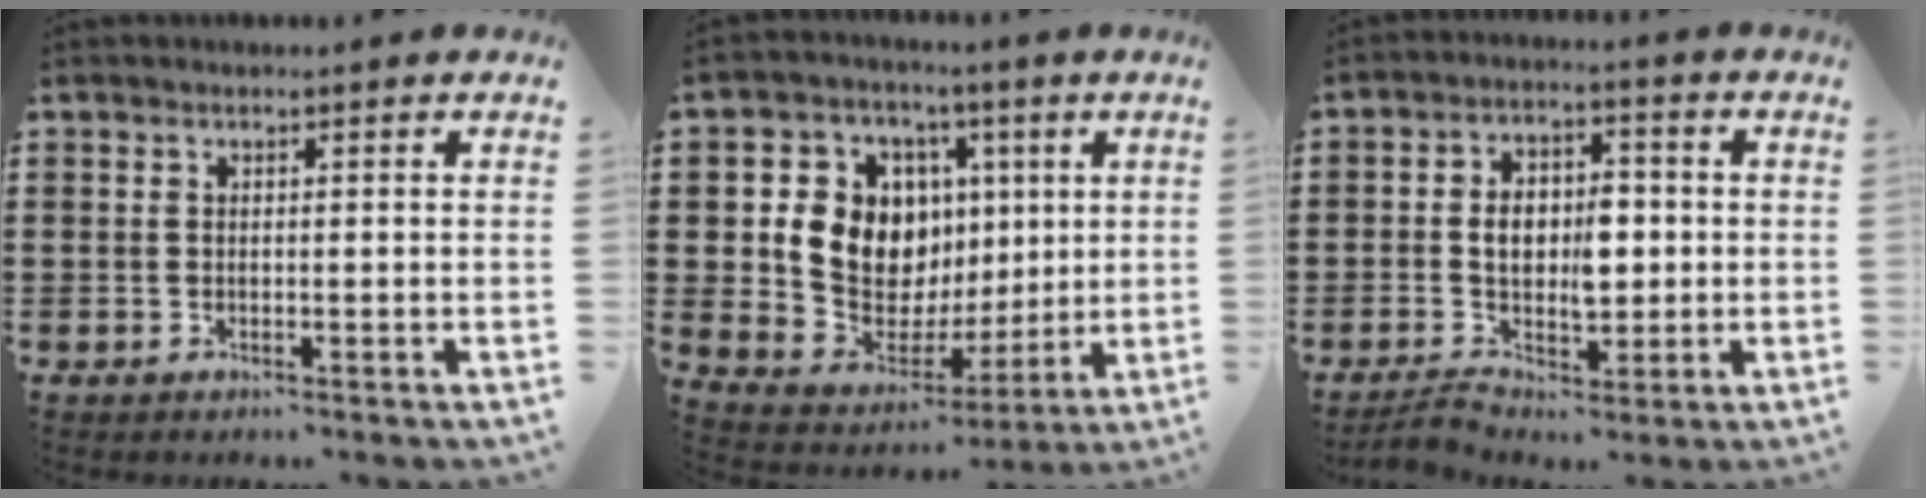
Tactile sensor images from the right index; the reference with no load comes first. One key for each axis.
{"total": 10.8, "fx": 2.0, "fy": 9.8, "fz": 4.3, "tx": -0.104, "ty": -0.006, "tz": 0.045}
{"total": 8.3, "fx": -0.3, "fy": 5.3, "fz": 6.3, "tx": -0.111, "ty": 0.010, "tz": -0.008}